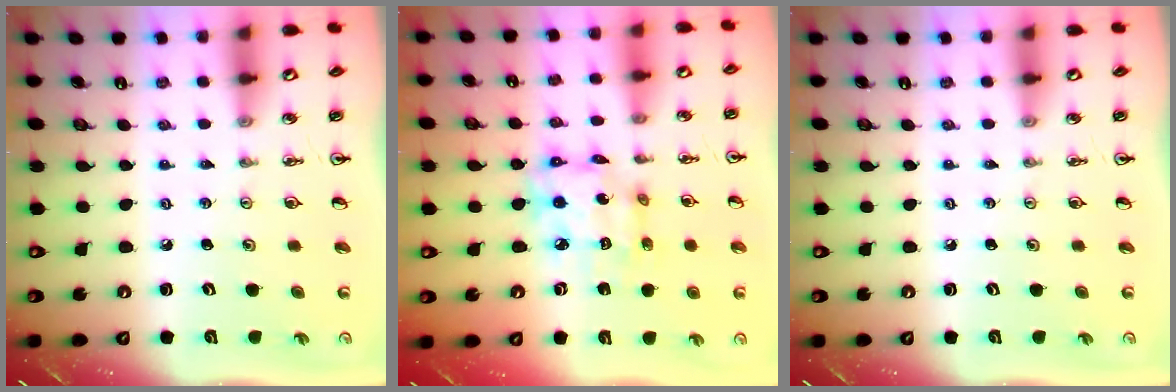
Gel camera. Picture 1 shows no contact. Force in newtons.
{"total": 12.4, "press": 12.3, "slide": 1.1}
{"total": 0.0}